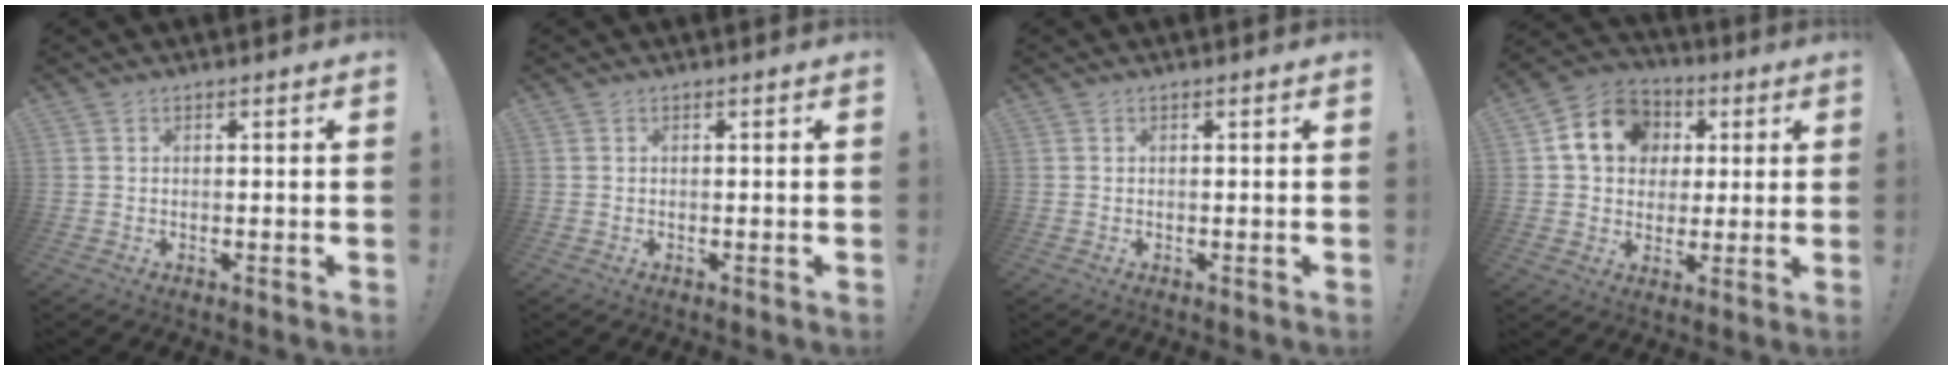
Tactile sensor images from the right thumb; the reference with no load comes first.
{"total": 0.0}
{"total": 0.0}
{"total": 13.9, "force": [3.9, 11.6, 6.6], "torque": [-0.098, 0.002, 0.082]}